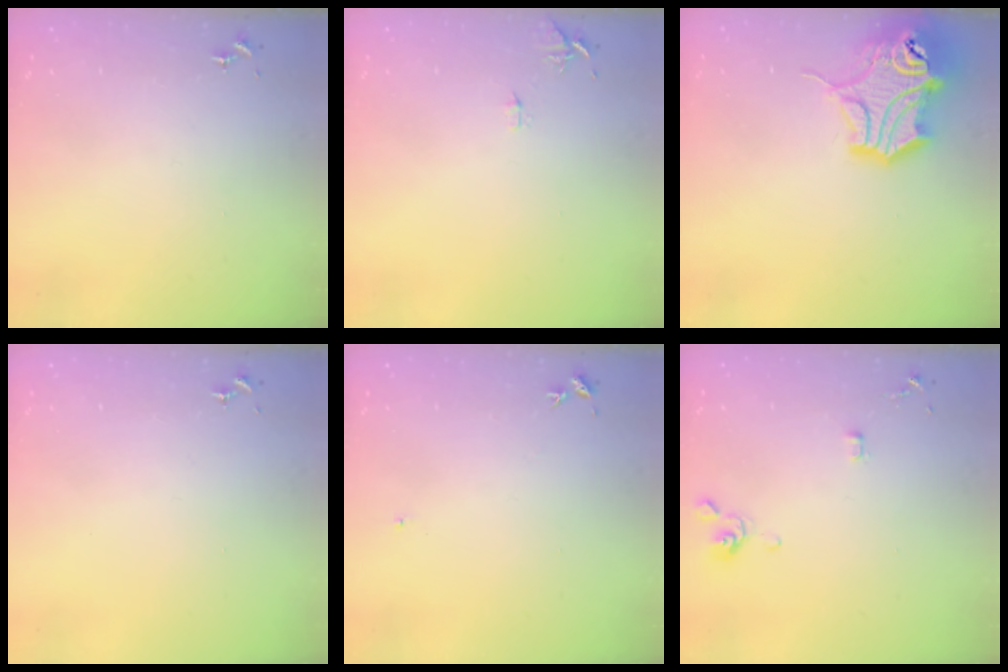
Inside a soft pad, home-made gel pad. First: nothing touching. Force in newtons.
{"total": 6.9, "press": 6.9, "slide": 0.8}
{"total": 16.3, "press": 16.2, "slide": 2.2}
{"total": 0.0}
{"total": 4.3, "press": 4.3, "slide": 0.5}
{"total": 3.6, "press": 3.5, "slide": 0.8}